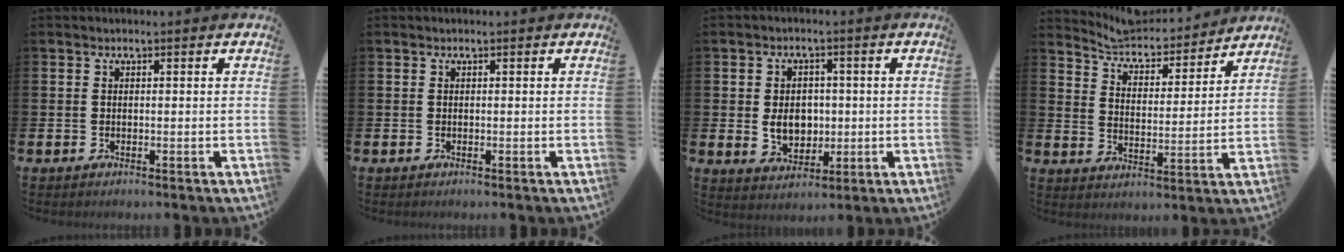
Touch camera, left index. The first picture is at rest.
{"total": 0.0}
{"total": 4.8, "force": [-0.2, 3.9, 2.9], "torque": [-0.050, 0.005, -0.010]}
{"total": 6.5, "force": [6.3, 1.3, 0.9], "torque": [-0.056, -0.055, 0.107]}